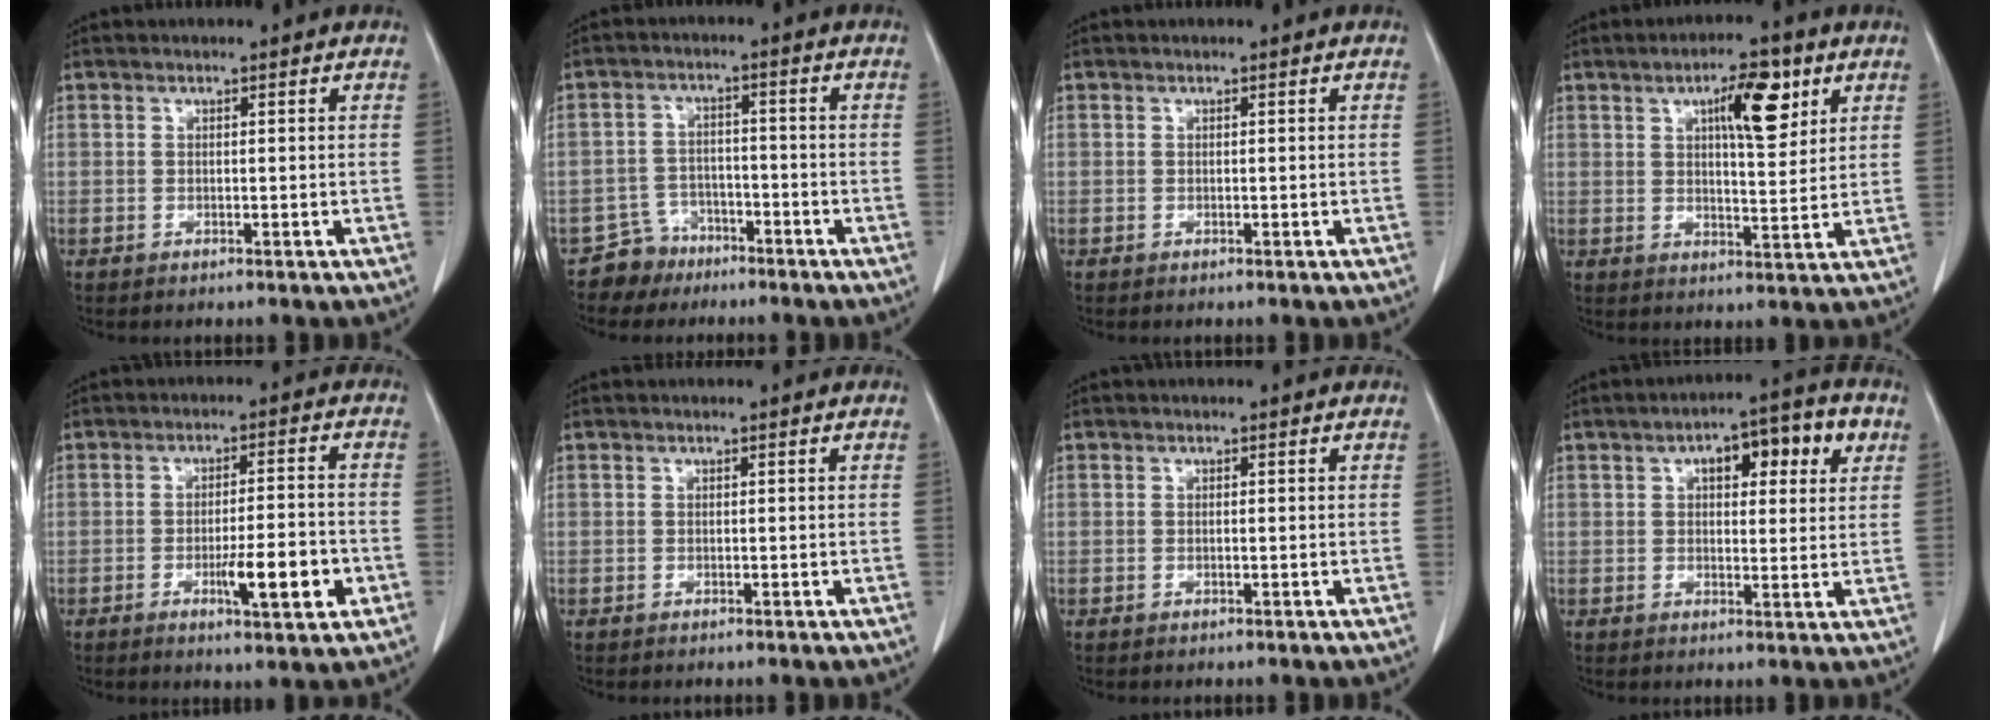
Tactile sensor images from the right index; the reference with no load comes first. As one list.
[{"total": 4.9, "force": [-3.6, 3.3, -0.5], "torque": [0.015, 0.010, -0.062]}, {"total": 0.0}, {"total": 8.4, "force": [3.9, 2.3, 7.1], "torque": [-0.113, 0.005, 0.061]}, {"total": 8.1, "force": [-3.0, 1.1, 7.5], "torque": [-0.112, -0.005, -0.042]}, {"total": 0.0}, {"total": 0.0}, {"total": 8.9, "force": [3.6, 3.3, 7.5], "torque": [-0.100, 0.023, 0.047]}]